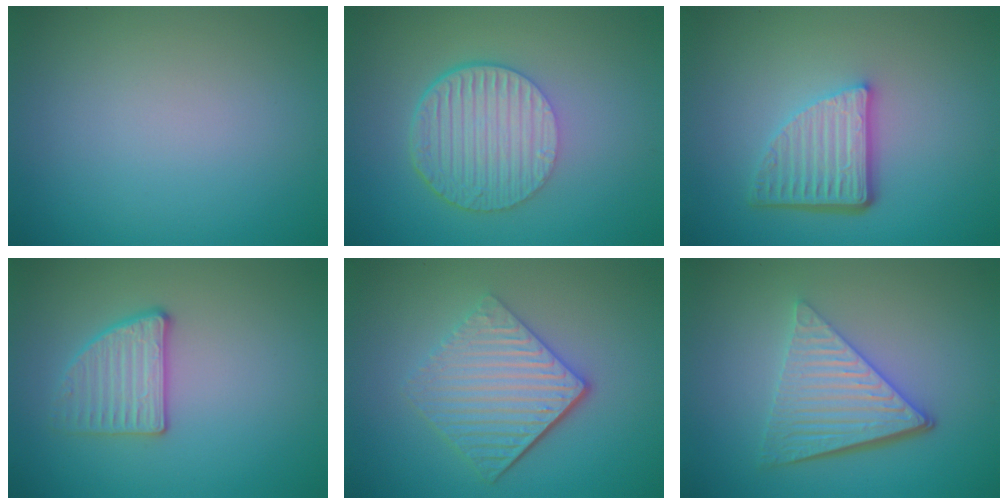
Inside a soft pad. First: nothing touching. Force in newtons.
{"total": 6.6, "press": 4.4, "slide": 4.9}
{"total": 5.0, "press": 3.6, "slide": 3.6}
{"total": 2.8, "press": 2.7, "slide": 0.6}
{"total": 5.6, "press": 3.9, "slide": 4.1}
{"total": 6.0, "press": 4.2, "slide": 4.3}